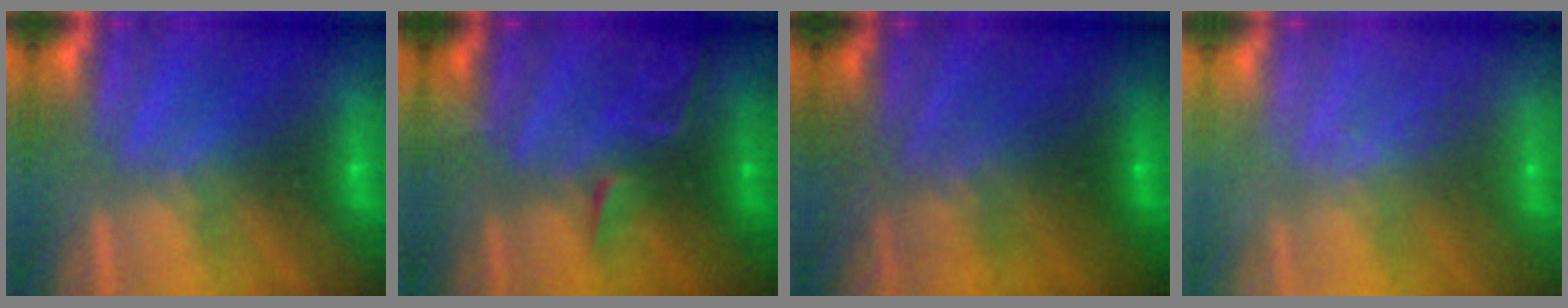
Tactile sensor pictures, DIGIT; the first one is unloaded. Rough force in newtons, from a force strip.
{"total": 2.0}
{"total": 7.7}
{"total": 2.5}